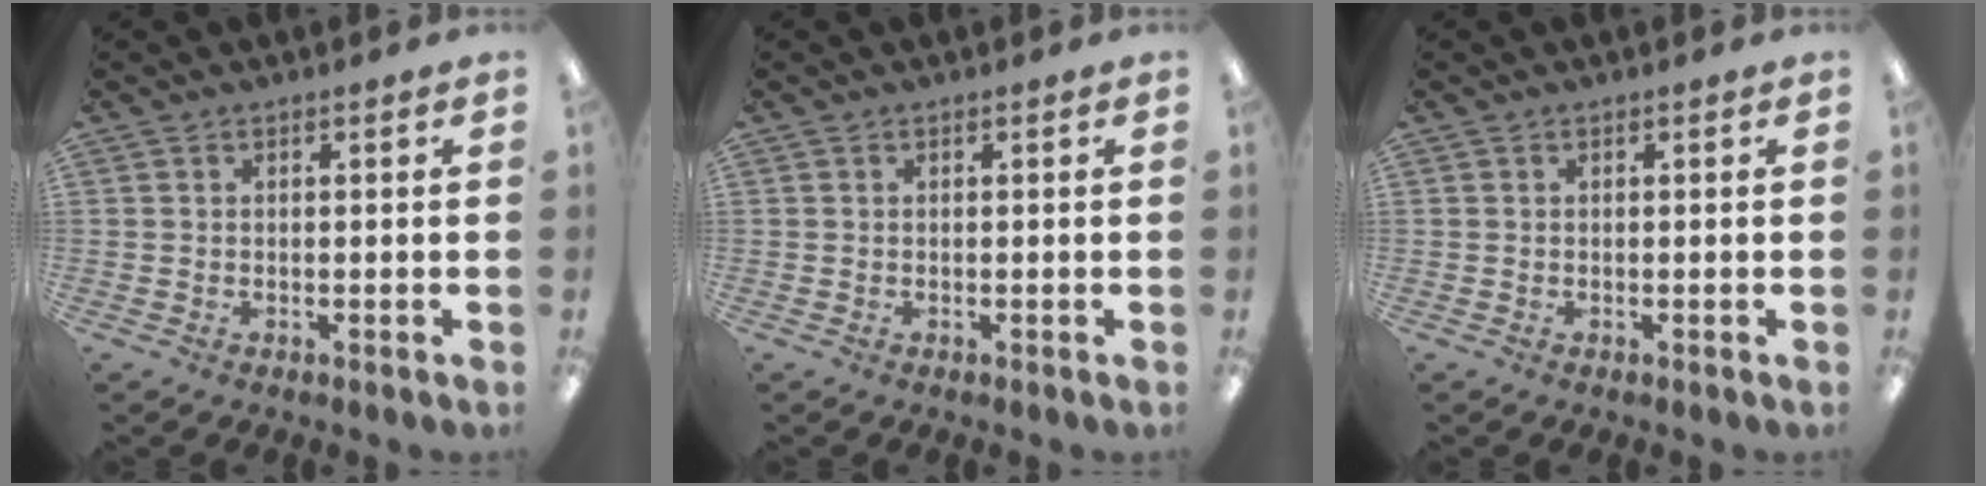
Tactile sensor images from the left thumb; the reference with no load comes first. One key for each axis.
{"total": 0.0}
{"total": 0.0}